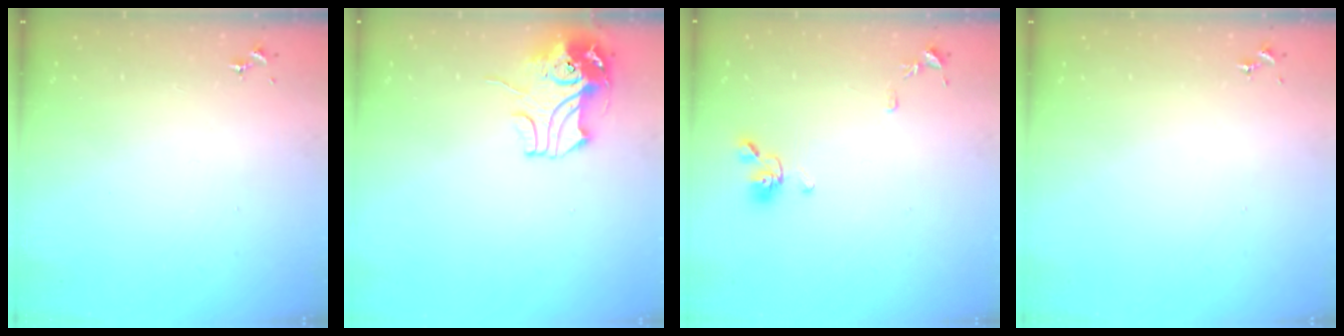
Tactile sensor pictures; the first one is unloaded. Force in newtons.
{"total": 10.6, "press": 10.4, "slide": 1.7}
{"total": 9.4, "press": 9.4, "slide": 1.0}
{"total": 0.0}